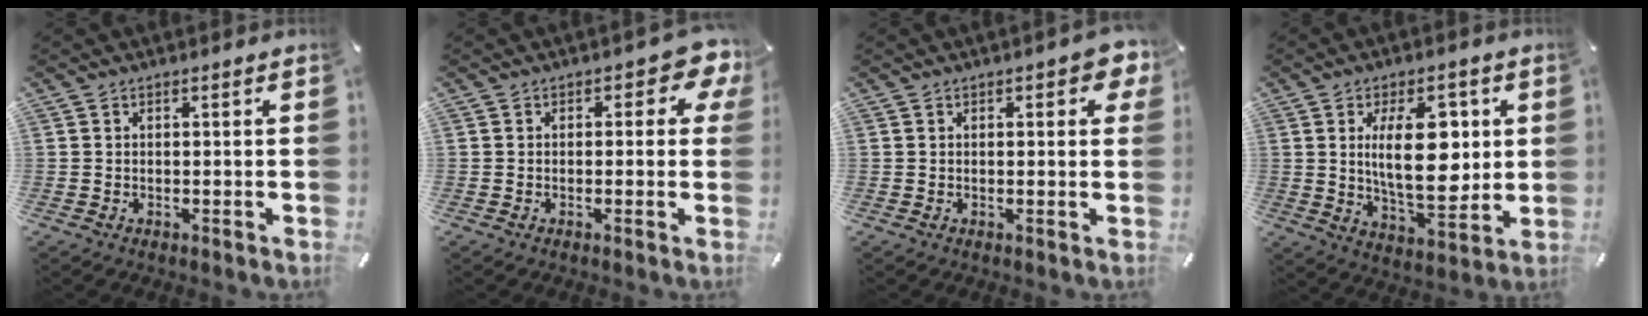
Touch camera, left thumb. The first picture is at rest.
{"total": 5.6, "force": [1.8, 3.0, 4.4], "torque": [-0.048, -0.004, 0.024]}
{"total": 4.0, "force": [1.4, 1.7, 3.3], "torque": [-0.045, -0.001, 0.019]}
{"total": 16.5, "force": [3.1, 8.5, 13.8], "torque": [-0.226, -0.010, 0.044]}